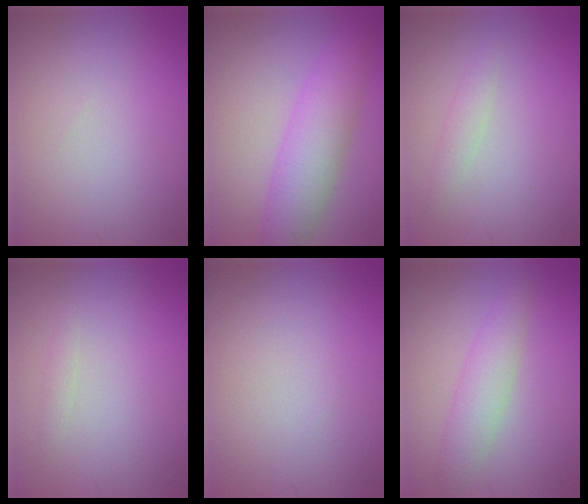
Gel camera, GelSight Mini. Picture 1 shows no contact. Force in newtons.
{"total": 5.3, "press": 5.3, "slide": 0.2}
{"total": 1.2, "press": 1.2, "slide": 0.1}
{"total": 0.6, "press": 0.6, "slide": 0.0}
{"total": 0.0}
{"total": 2.9, "press": 2.9, "slide": 0.1}